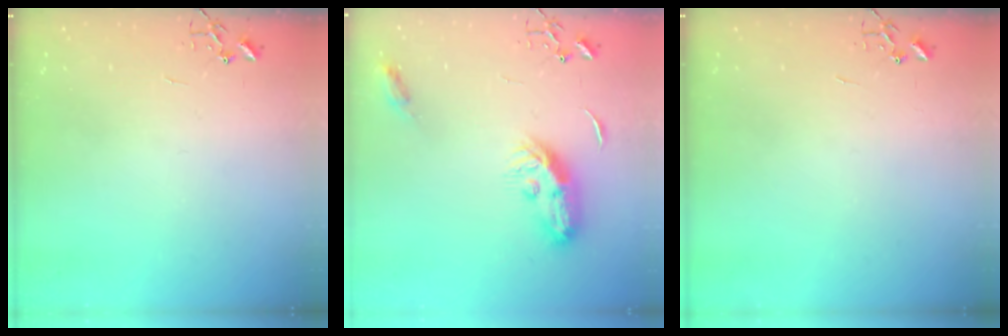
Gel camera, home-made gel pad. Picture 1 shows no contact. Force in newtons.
{"total": 10.2, "press": 10.2, "slide": 0.2}
{"total": 0.0}